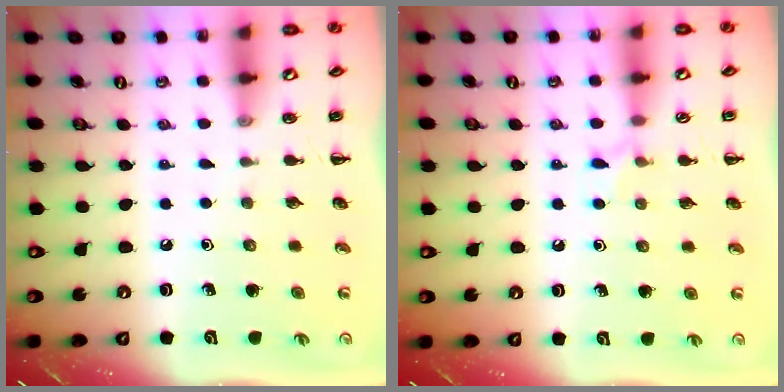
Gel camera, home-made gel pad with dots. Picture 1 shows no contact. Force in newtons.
{"total": 5.5, "press": 5.1, "slide": 2.1}